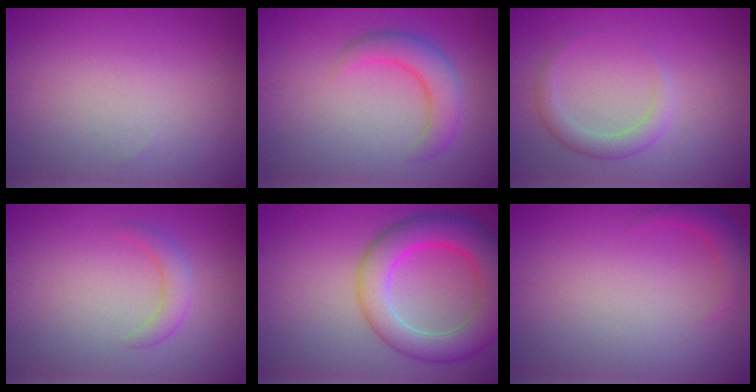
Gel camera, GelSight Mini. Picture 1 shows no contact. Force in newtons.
{"total": 3.7, "press": 3.7, "slide": 0.1}
{"total": 2.1, "press": 2.1, "slide": 0.1}
{"total": 1.9, "press": 1.9, "slide": 0.2}
{"total": 7.0, "press": 7.0, "slide": 0.2}
{"total": 1.6, "press": 1.6, "slide": 0.2}